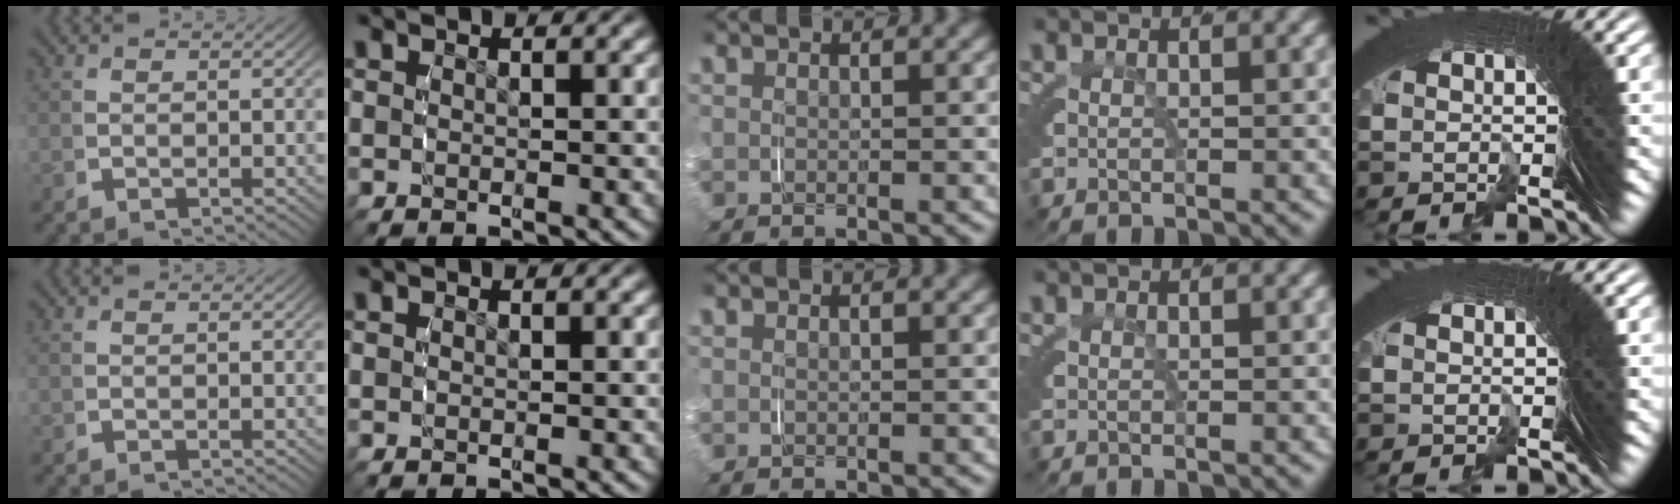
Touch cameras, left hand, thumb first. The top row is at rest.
{}